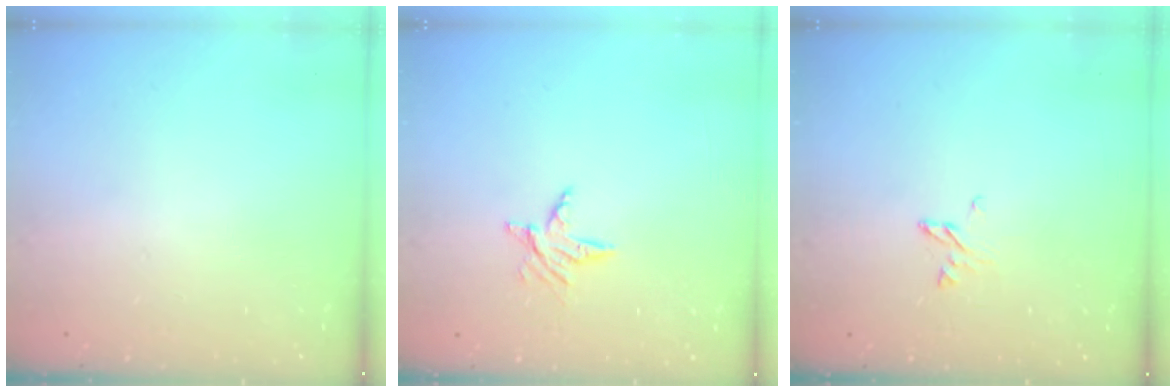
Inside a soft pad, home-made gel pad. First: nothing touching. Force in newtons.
{"total": 6.0, "press": 5.9, "slide": 0.6}
{"total": 3.6, "press": 3.6, "slide": 0.4}